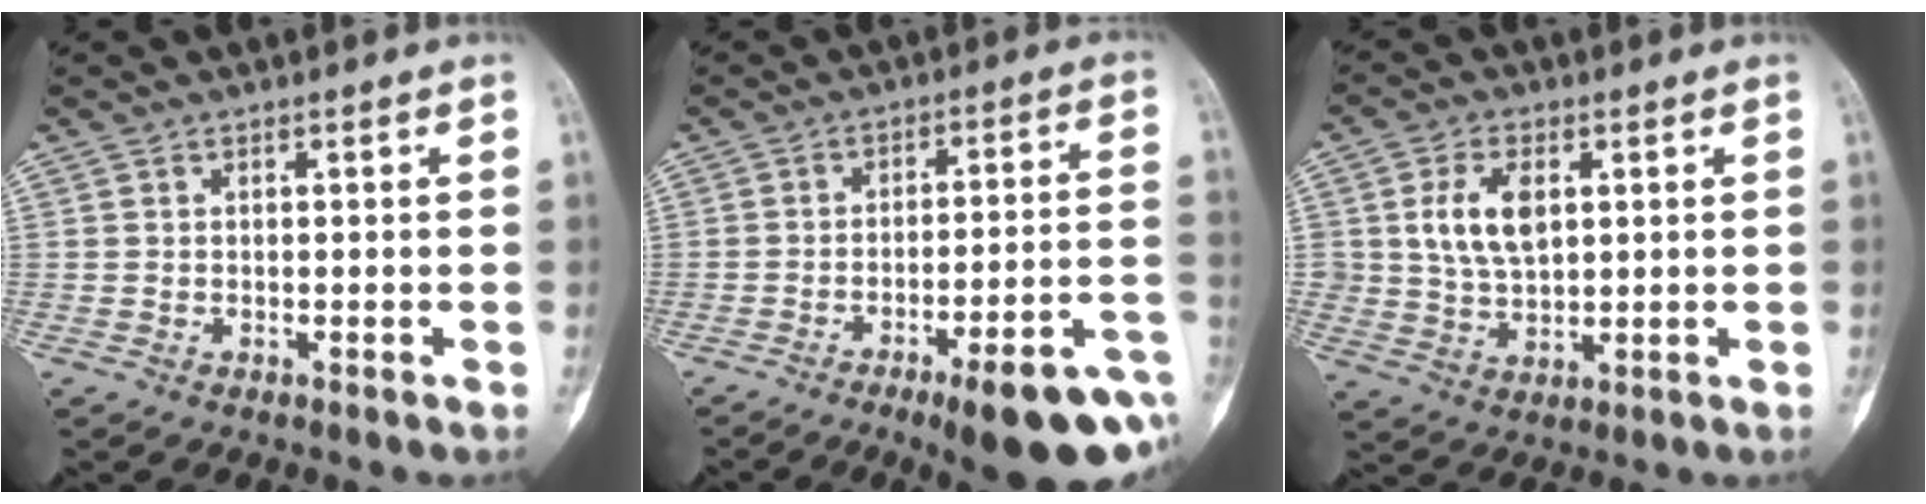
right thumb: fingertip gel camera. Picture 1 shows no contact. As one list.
[{"total": 17.2, "force": [-8.8, 3.8, 14.3], "torque": [-0.145, 0.049, -0.115]}, {"total": 8.6, "force": [2.2, 5.4, 6.3], "torque": [-0.107, -0.006, 0.048]}]